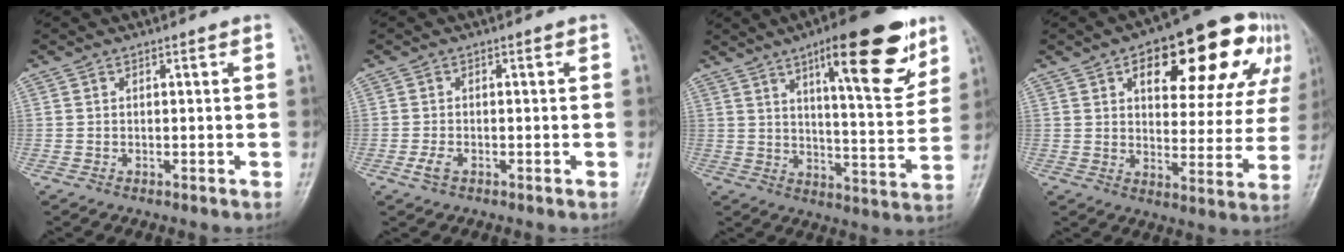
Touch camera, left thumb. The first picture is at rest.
{"total": 2.0, "force": [-1.0, 1.1, 1.4], "torque": [-0.034, 0.001, -0.021]}
{"total": 18.5, "force": [10.3, 5.1, 14.5], "torque": [-0.176, -0.048, 0.152]}
{"total": 22.4, "force": [10.2, 10.3, 17.0], "torque": [-0.181, 0.003, 0.141]}